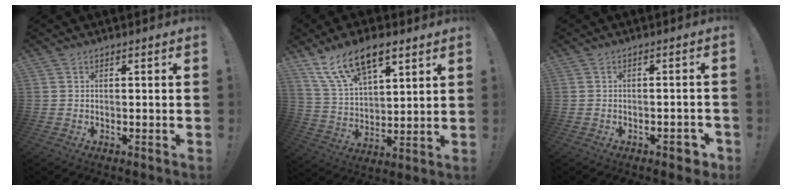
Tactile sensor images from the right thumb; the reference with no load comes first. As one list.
[{"total": 15.1, "force": [9.7, 7.2, 9.0], "torque": [-0.163, -0.049, 0.181]}, {"total": 4.0, "force": [-2.1, 1.6, 3.0], "torque": [-0.038, 0.014, -0.033]}]